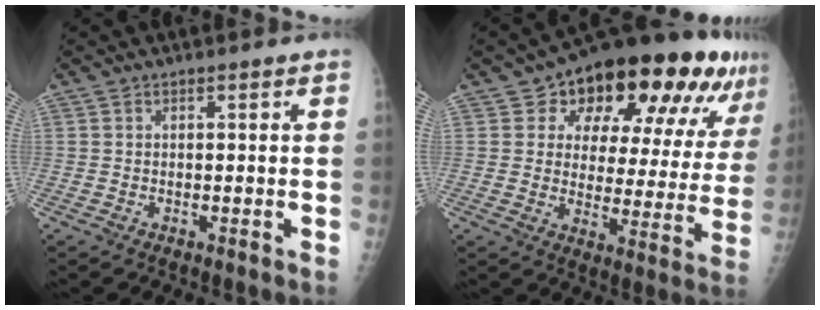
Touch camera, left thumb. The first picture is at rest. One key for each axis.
{"total": 23.2, "fx": 13.6, "fy": 11.0, "fz": 15.3, "tx": -0.184, "ty": -0.030, "tz": 0.184}